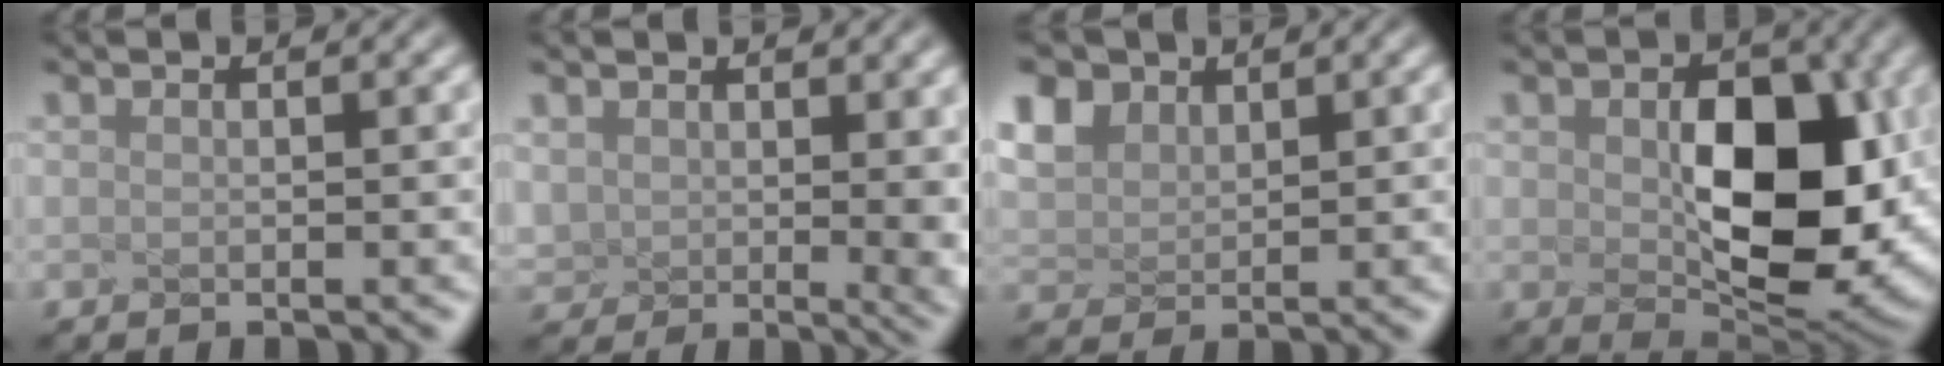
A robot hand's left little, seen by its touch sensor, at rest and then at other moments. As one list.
[{"total": 4.1, "force": [2.1, 1.9, 3.0], "torque": [-0.079, -0.007, 0.089]}, {"total": 2.1, "force": [1.5, 1.4, 0.5], "torque": [-0.063, 0.003, 0.070]}, {"total": 8.0, "force": [-0.8, 4.3, 6.7], "torque": [-0.135, -0.023, 0.040]}]